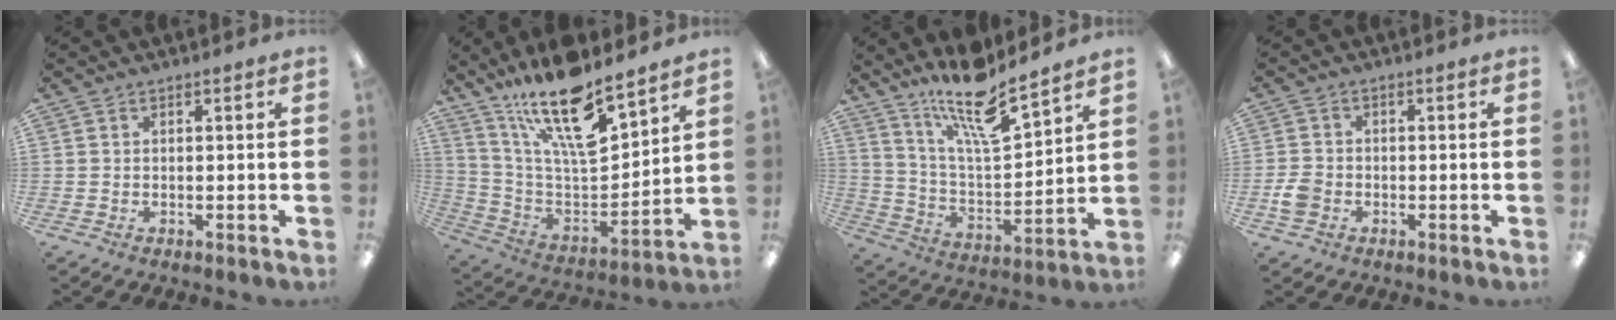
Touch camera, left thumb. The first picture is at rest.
{"total": 19.0, "force": [14.1, 5.5, 11.5], "torque": [-0.207, -0.100, 0.244]}
{"total": 15.6, "force": [12.3, 3.3, 8.9], "torque": [-0.158, -0.085, 0.206]}
{"total": 4.1, "force": [-1.5, 3.1, 2.1], "torque": [-0.039, 0.008, -0.027]}